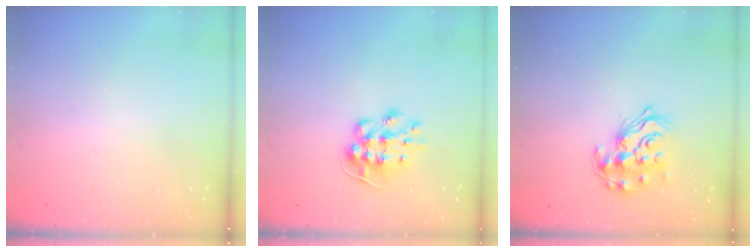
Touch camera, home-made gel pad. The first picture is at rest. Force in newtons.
{"total": 9.2, "press": 9.2, "slide": 0.2}
{"total": 15.1, "press": 15.1, "slide": 1.2}